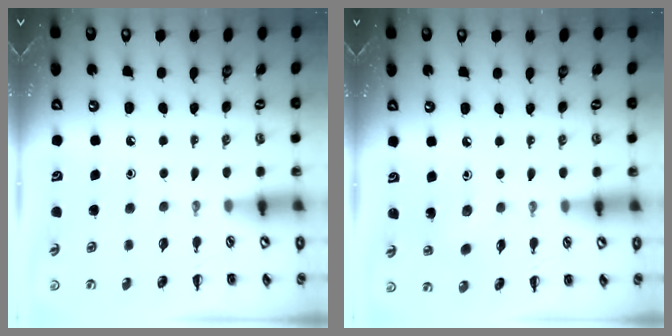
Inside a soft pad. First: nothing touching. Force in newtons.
{"total": 2.4, "press": 2.3, "slide": 0.8}